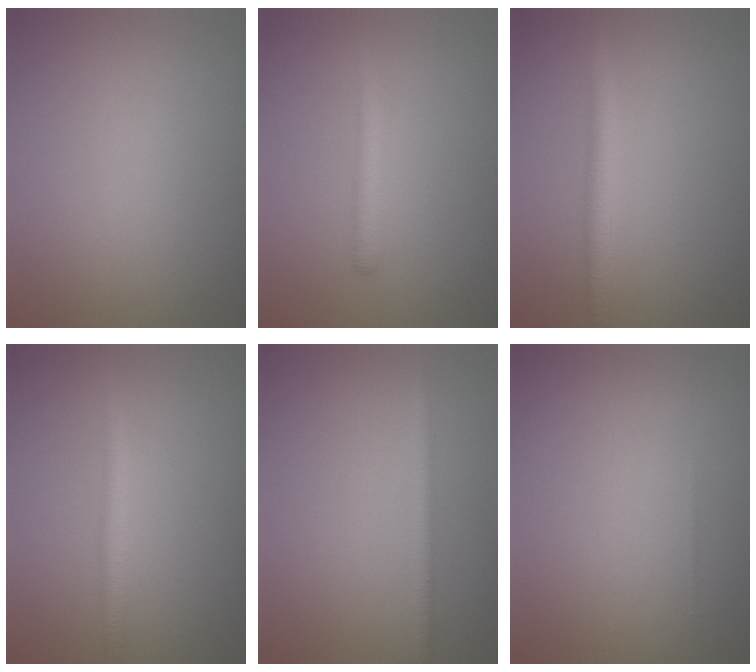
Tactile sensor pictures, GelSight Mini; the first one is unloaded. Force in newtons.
{"total": 1.9, "press": 1.8, "slide": 0.2}
{"total": 2.5, "press": 2.5, "slide": 0.1}
{"total": 2.3, "press": 2.3, "slide": 0.1}
{"total": 1.9, "press": 1.9, "slide": 0.0}
{"total": 0.0}